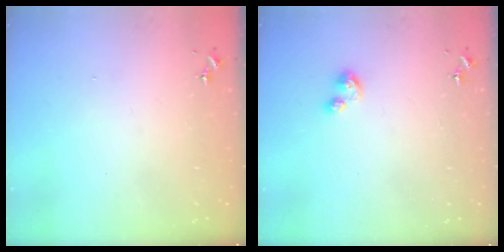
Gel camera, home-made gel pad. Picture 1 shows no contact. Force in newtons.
{"total": 5.2, "press": 5.2, "slide": 0.8}